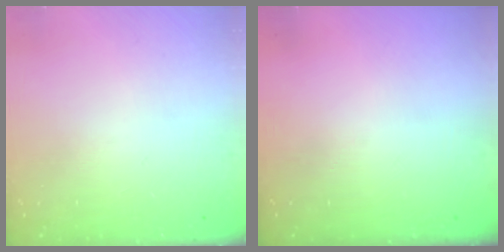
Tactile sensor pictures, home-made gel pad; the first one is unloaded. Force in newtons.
{"total": 0.0}